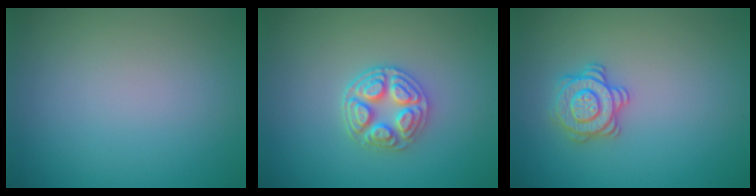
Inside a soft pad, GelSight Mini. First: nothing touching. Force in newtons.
{"total": 3.7, "press": 3.3, "slide": 1.8}
{"total": 2.8, "press": 2.8, "slide": 0.4}